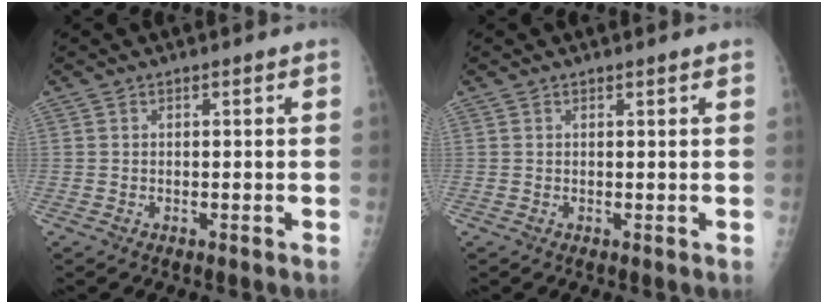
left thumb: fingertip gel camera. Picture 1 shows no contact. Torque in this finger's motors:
{"motor_torque": [-0.33, -0.03, -0.08, 0.22, 0.00]}